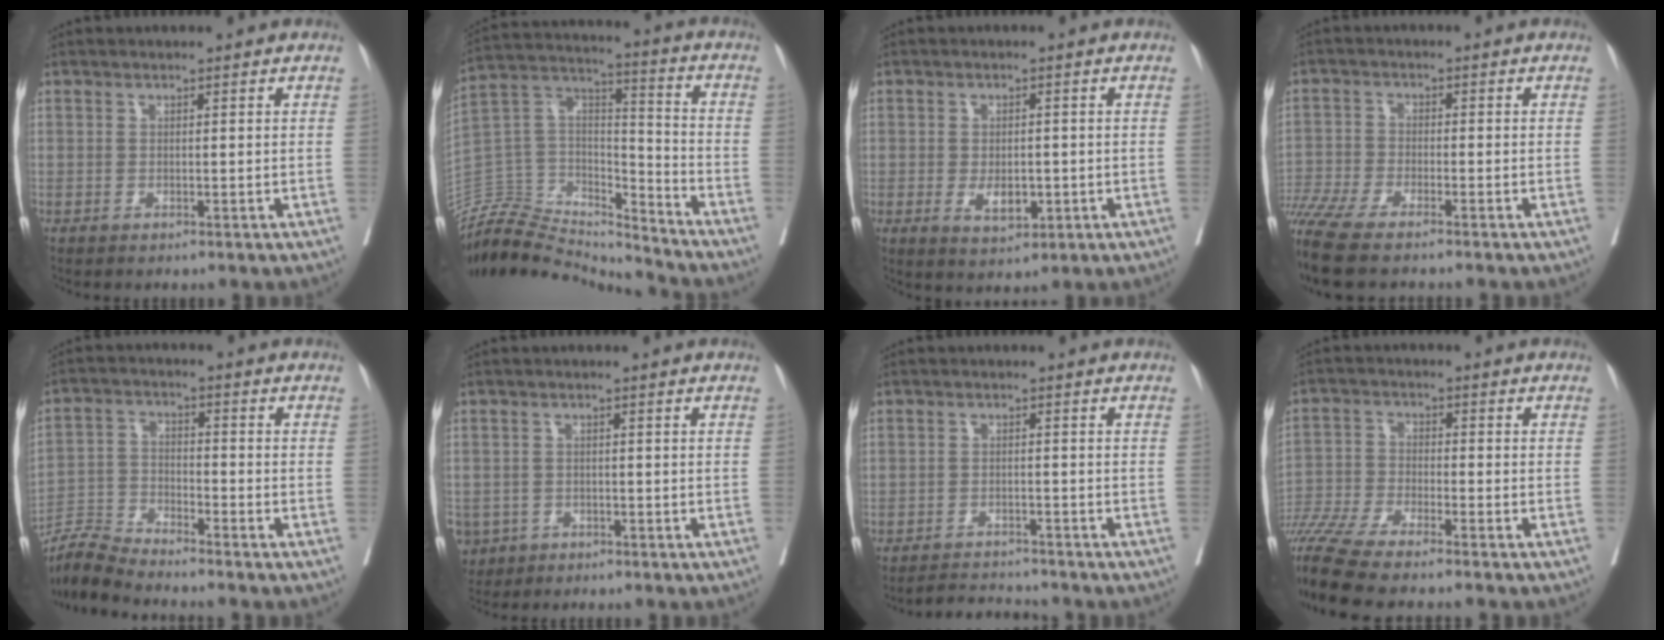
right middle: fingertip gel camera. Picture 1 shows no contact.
{"total": 16.6, "force": [-16.3, 2.7, 0.8], "torque": [-0.005, 0.068, -0.293]}
{"total": 4.4, "force": [-1.0, 2.4, 3.6], "torque": [-0.057, -0.004, -0.006]}
{"total": 10.1, "force": [-8.1, 1.0, 5.9], "torque": [-0.115, -0.017, -0.146]}
{"total": 6.5, "force": [-6.4, -0.5, 0.8], "torque": [-0.023, -0.008, -0.130]}
{"total": 5.4, "force": [-2.8, 4.5, 1.1], "torque": [-0.023, 0.005, -0.043]}
{"total": 3.5, "force": [-3.4, 0.4, -0.5], "torque": [0.008, -0.007, -0.055]}
{"total": 12.2, "force": [-10.4, 0.2, 6.3], "torque": [-0.123, -0.026, -0.190]}